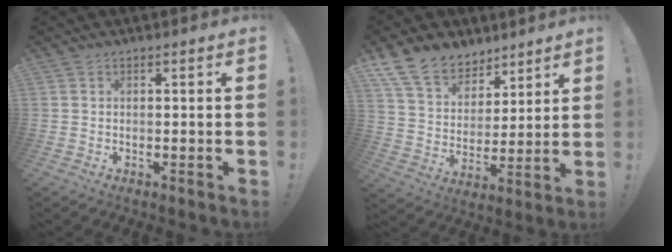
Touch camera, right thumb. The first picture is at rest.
{"total": 14.6, "force": [10.5, 9.0, 4.6], "torque": [-0.094, -0.067, 0.203]}